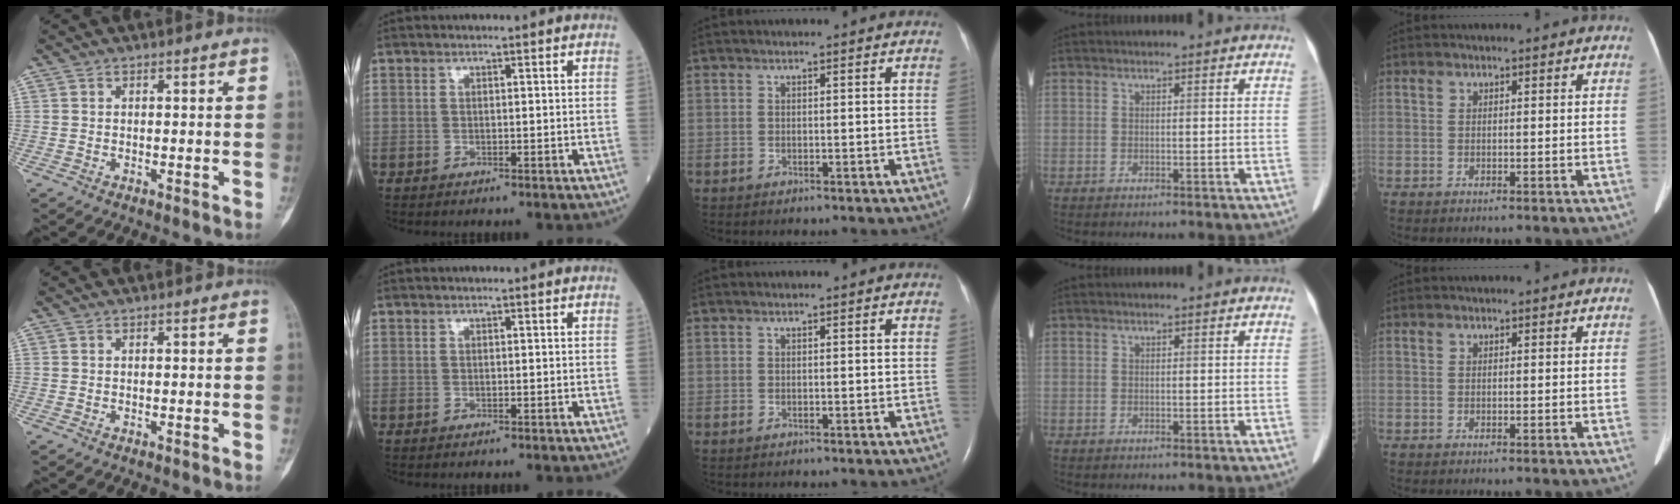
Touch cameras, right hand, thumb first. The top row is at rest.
{}